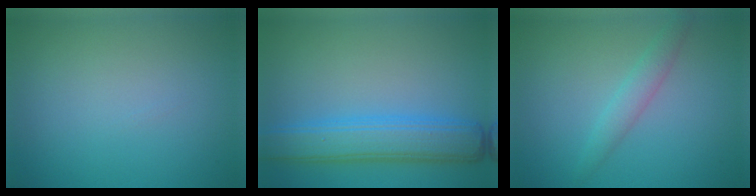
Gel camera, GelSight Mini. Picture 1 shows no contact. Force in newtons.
{"total": 5.8, "press": 5.8, "slide": 0.1}
{"total": 2.0, "press": 2.0, "slide": 0.0}